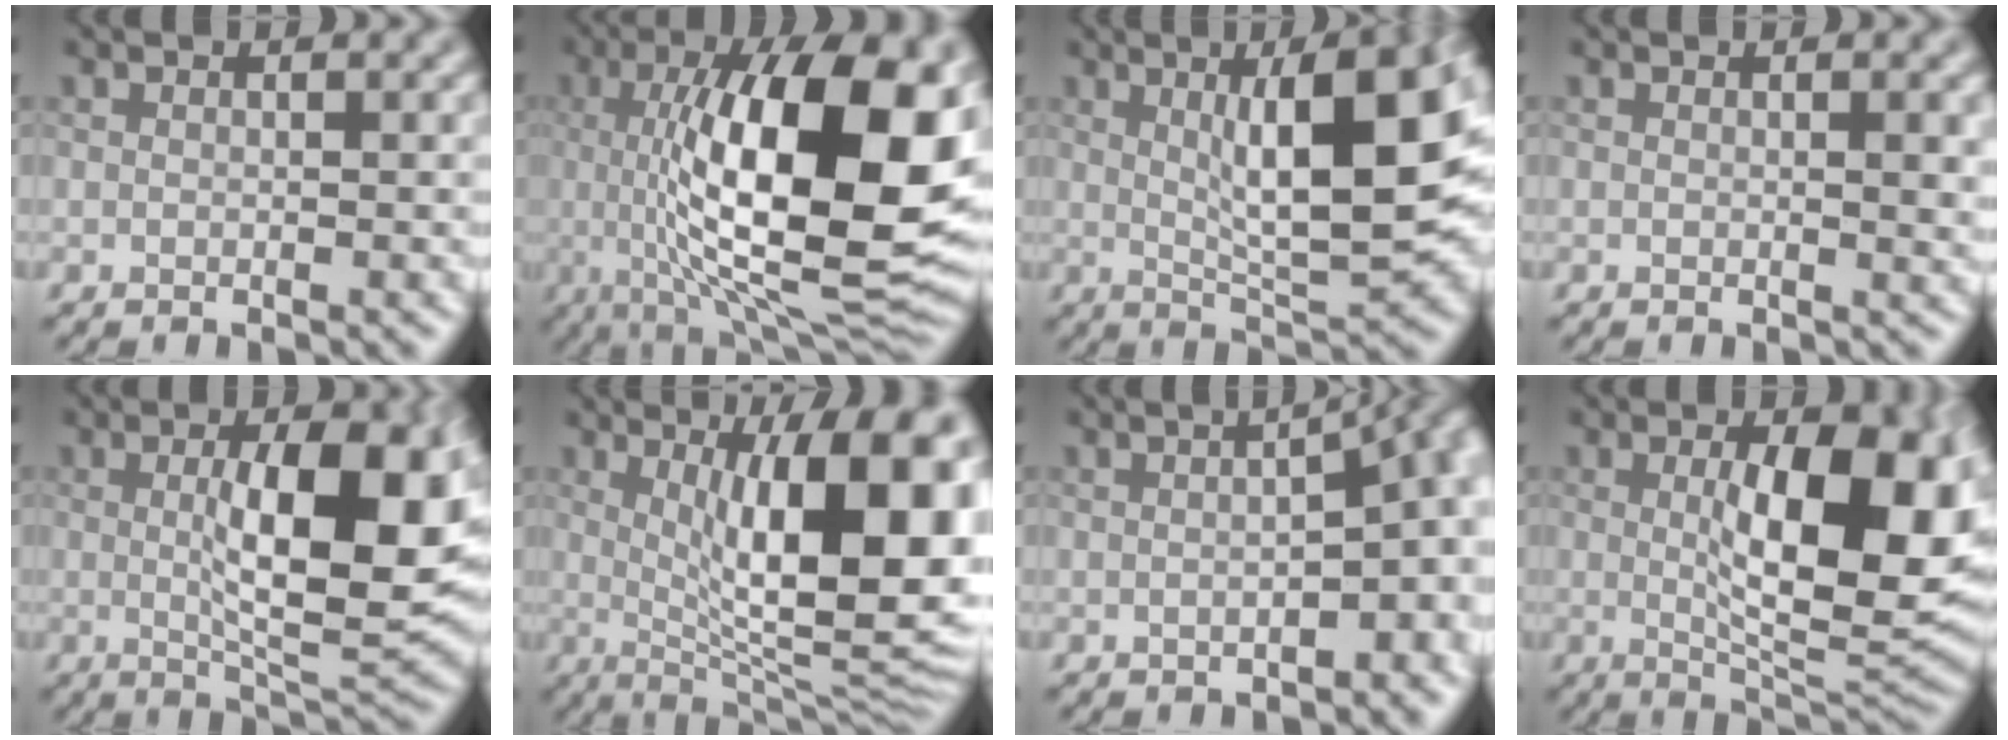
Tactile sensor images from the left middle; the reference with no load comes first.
{"total": 16.7, "force": [1.5, 5.6, 15.6], "torque": [-0.227, 0.011, 0.019]}
{"total": 11.0, "force": [1.9, 2.9, 10.5], "torque": [-0.143, 0.006, 0.033]}
{"total": 1.2, "force": [0.2, 0.2, 1.2], "torque": [-0.015, -0.003, 0.002]}
{"total": 10.1, "force": [0.7, 3.1, 9.6], "torque": [-0.141, -0.004, 0.016]}
{"total": 14.8, "force": [2.2, 4.6, 13.9], "torque": [-0.163, -0.001, 0.031]}
{"total": 6.8, "force": [-1.0, 2.5, 6.2], "torque": [-0.075, 0.005, -0.012]}
{"total": 11.3, "force": [0.8, 4.3, 10.4], "torque": [-0.149, -0.006, 0.021]}